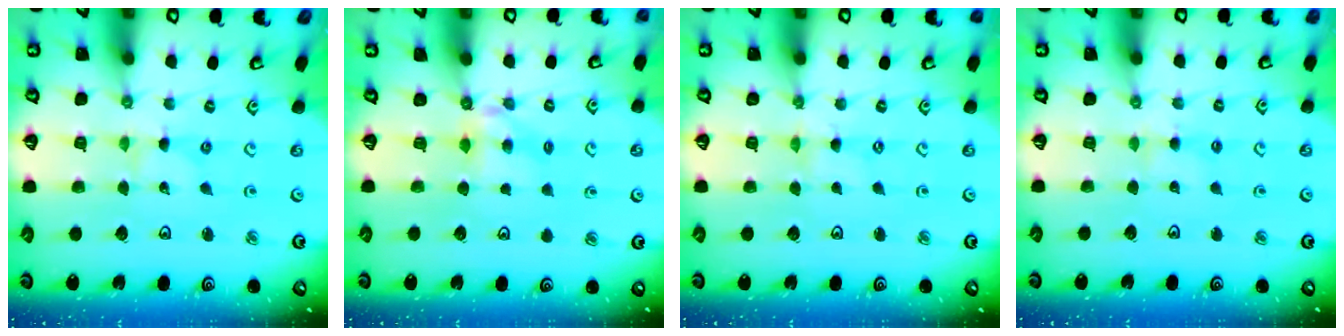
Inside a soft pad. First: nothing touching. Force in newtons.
{"total": 4.9, "press": 4.8, "slide": 0.7}
{"total": 0.0}
{"total": 2.7, "press": 2.7, "slide": 0.5}